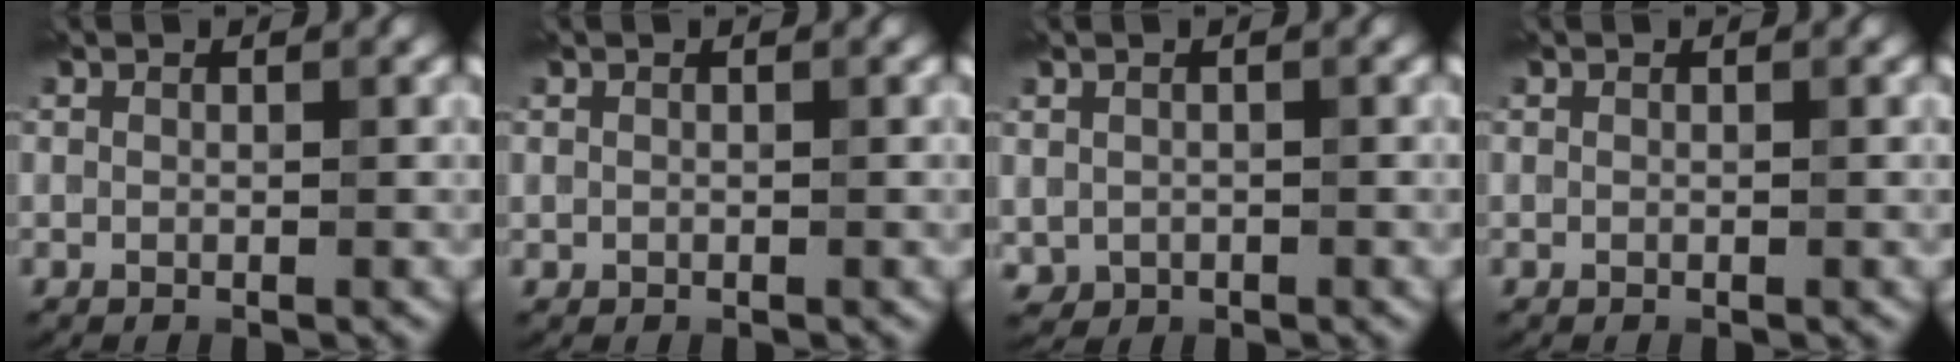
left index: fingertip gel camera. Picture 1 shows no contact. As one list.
[{"total": 0.0}, {"total": 1.3, "force": [0.0, 1.2, 0.6], "torque": [-0.011, -0.008, 0.001]}, {"total": 0.0}]